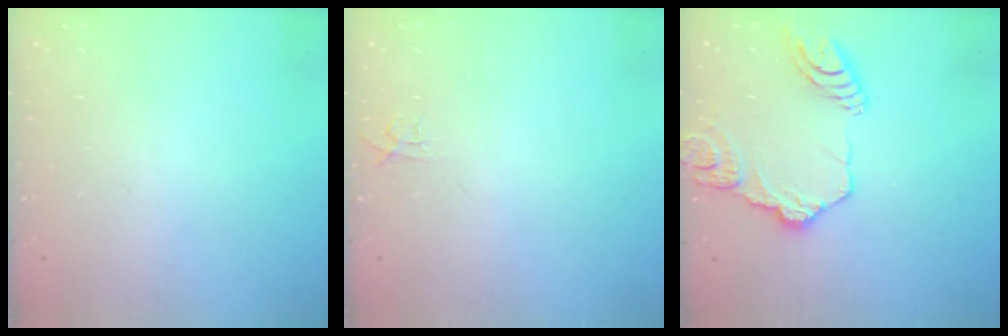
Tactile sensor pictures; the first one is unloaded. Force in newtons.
{"total": 4.7, "press": 4.6, "slide": 0.4}
{"total": 15.4, "press": 15.3, "slide": 1.5}